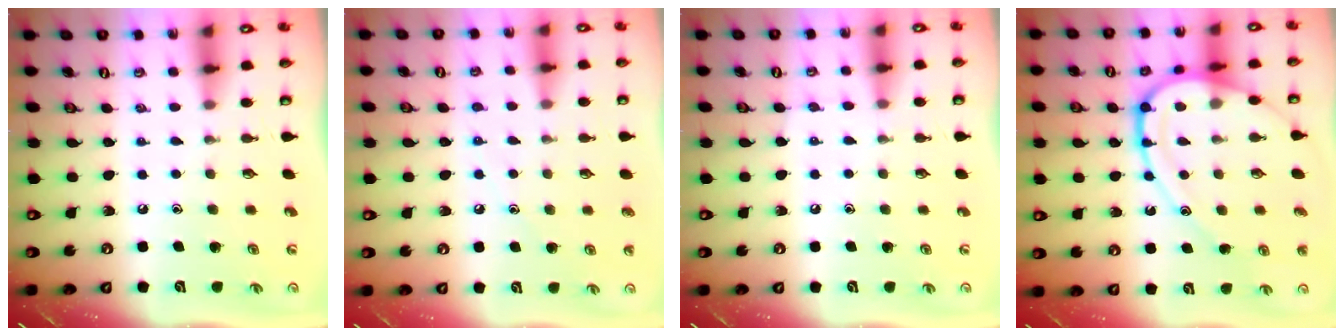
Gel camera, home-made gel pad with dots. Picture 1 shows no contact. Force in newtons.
{"total": 5.1, "press": 5.1, "slide": 0.5}
{"total": 4.4, "press": 4.4, "slide": 0.5}
{"total": 15.7, "press": 15.6, "slide": 1.6}